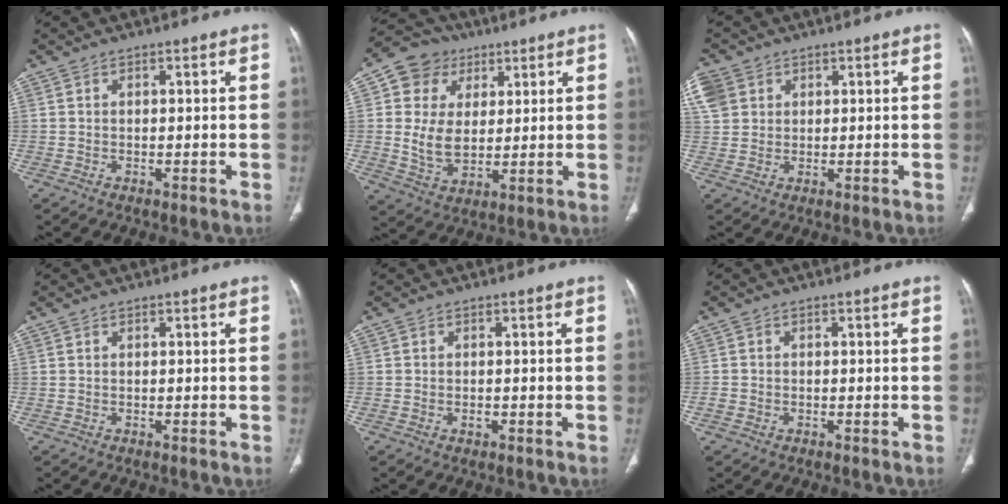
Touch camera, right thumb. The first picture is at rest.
{"total": 12.7, "force": [3.6, 10.4, 6.5], "torque": [-0.088, -0.012, 0.067]}
{"total": 10.0, "force": [4.2, 8.1, 4.1], "torque": [-0.112, 0.014, 0.088]}
{"total": 0.0}
{"total": 1.0, "force": [-0.4, 0.7, 0.7], "torque": [-0.006, 0.004, -0.006]}
{"total": 1.4, "force": [-0.5, 1.2, 0.6], "torque": [-0.008, 0.004, -0.013]}